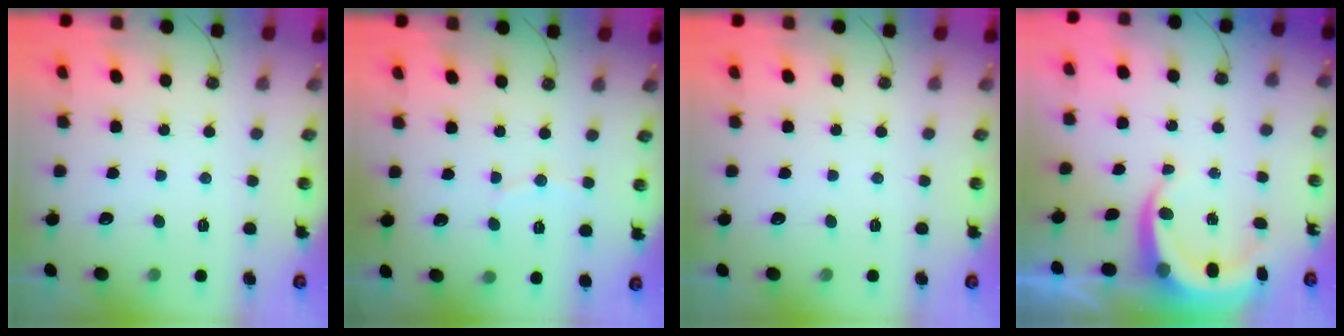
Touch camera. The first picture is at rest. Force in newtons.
{"total": 5.0, "press": 4.7, "slide": 1.7}
{"total": 0.0}
{"total": 7.5, "press": 7.3, "slide": 2.0}